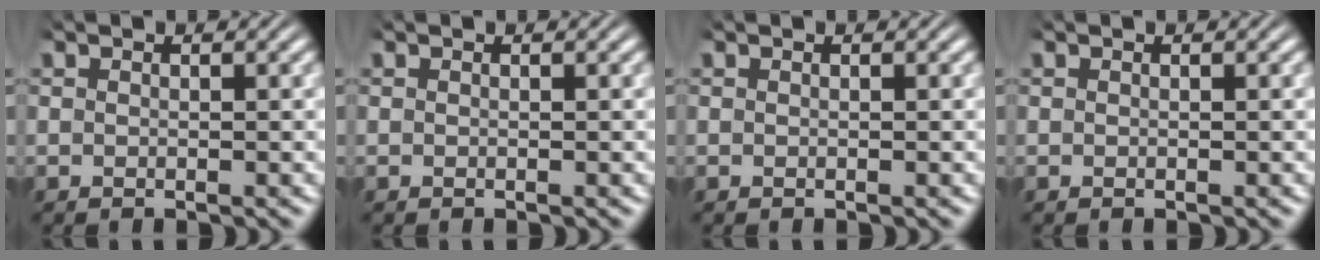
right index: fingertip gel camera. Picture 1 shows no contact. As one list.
[{"total": 0.0}, {"total": 0.0}, {"total": 0.0}]